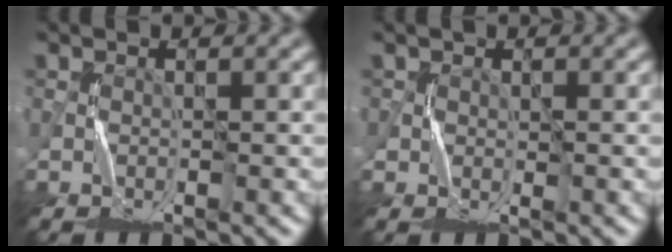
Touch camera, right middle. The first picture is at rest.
{"total": 0.8, "force": [0.2, 0.6, 0.5], "torque": [-0.005, -0.003, 0.003]}